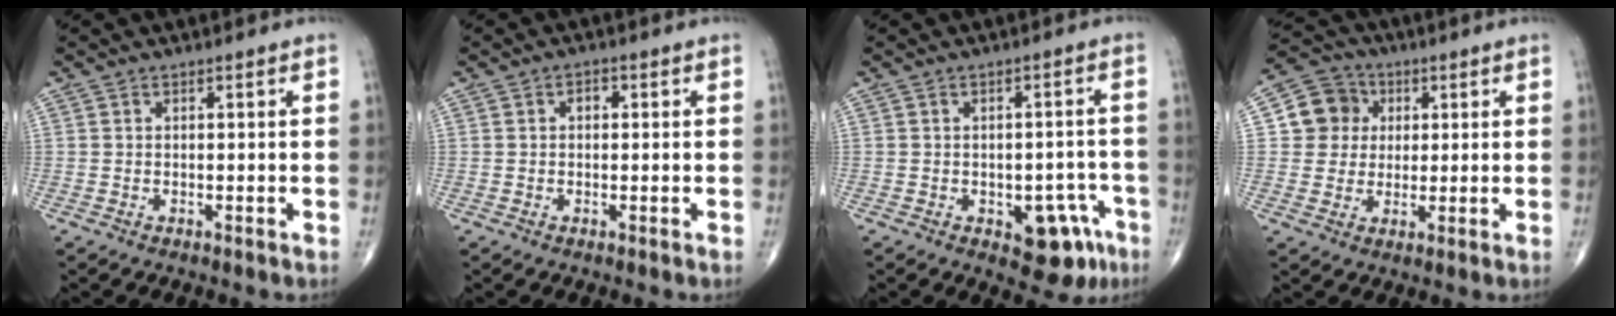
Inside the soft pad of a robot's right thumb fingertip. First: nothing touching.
{"total": 1.7, "force": [0.2, 1.3, 1.2], "torque": [-0.012, 0.007, 0.001]}
{"total": 9.1, "force": [-4.2, 4.9, 6.4], "torque": [-0.040, 0.027, -0.045]}
{"total": 8.4, "force": [1.7, 7.9, 2.4], "torque": [-0.011, 0.005, 0.021]}